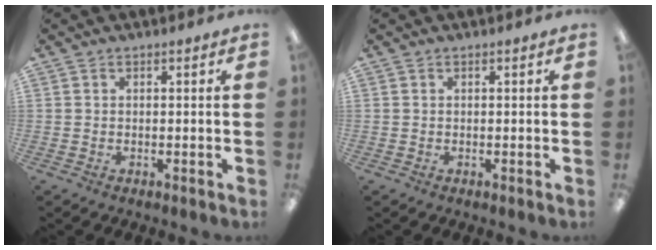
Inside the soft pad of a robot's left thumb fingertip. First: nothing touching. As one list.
[{"total": 0.0}]